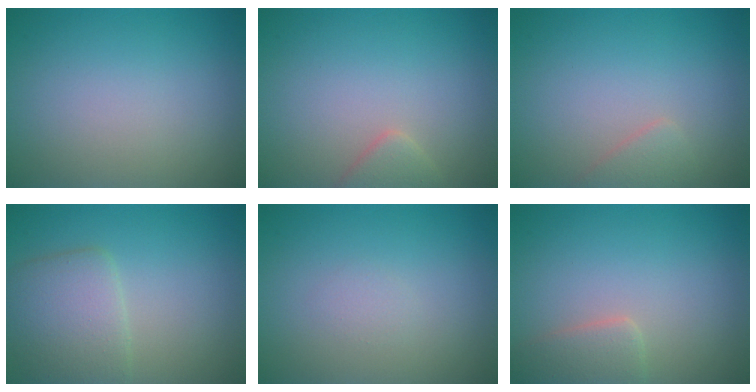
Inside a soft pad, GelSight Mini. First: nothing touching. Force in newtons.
{"total": 1.7, "press": 1.7, "slide": 0.1}
{"total": 1.3, "press": 1.3, "slide": 0.1}
{"total": 4.2, "press": 4.2, "slide": 0.1}
{"total": 0.7, "press": 0.7, "slide": 0.0}
{"total": 2.4, "press": 2.4, "slide": 0.1}